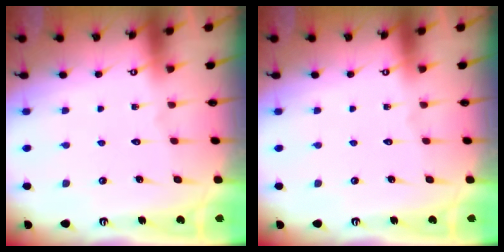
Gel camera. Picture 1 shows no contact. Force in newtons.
{"total": 0.0}